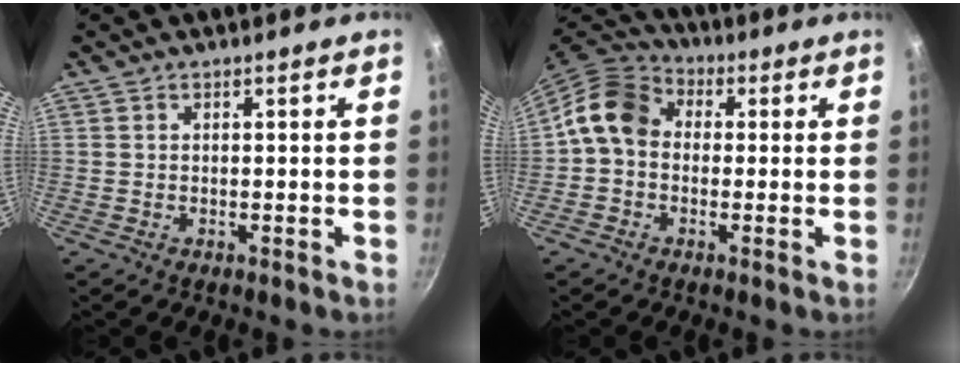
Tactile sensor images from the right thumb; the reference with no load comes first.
{"total": 9.5, "force": [0.2, 7.6, 5.6], "torque": [-0.082, 0.027, -0.021]}